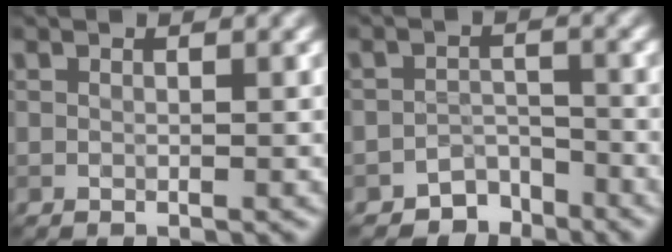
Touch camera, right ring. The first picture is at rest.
{"total": 2.9, "force": [-2.4, 1.5, 0.2], "torque": [0.015, 0.006, -0.041]}